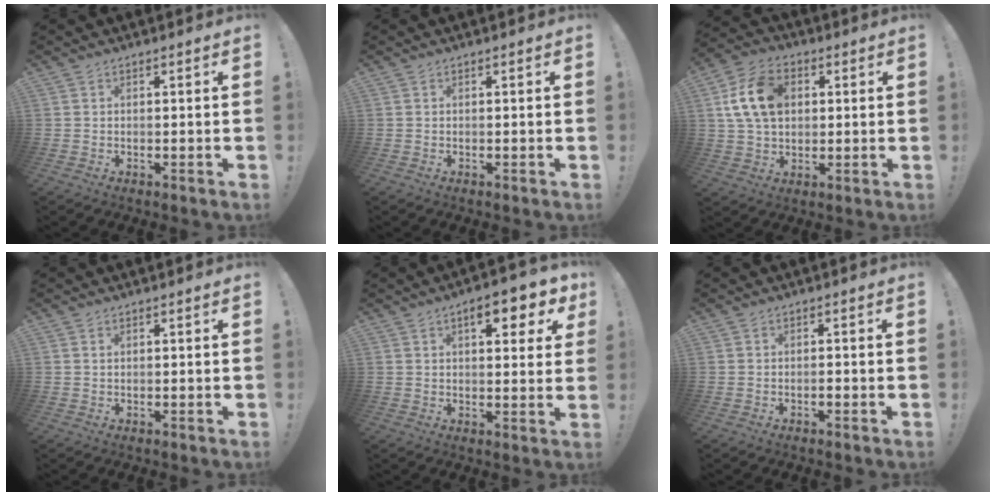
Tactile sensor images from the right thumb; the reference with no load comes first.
{"total": 0.0}
{"total": 14.8, "force": [3.5, 10.4, 9.8], "torque": [-0.173, 0.004, 0.069]}
{"total": 0.6, "force": [0.3, 0.3, 0.4], "torque": [-0.008, 0.001, 0.007]}
{"total": 8.8, "force": [4.1, 3.3, 7.1], "torque": [-0.085, -0.013, 0.061]}
{"total": 1.1, "force": [-0.9, 0.3, 0.6], "torque": [-0.014, 0.003, -0.015]}